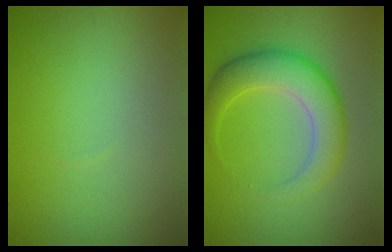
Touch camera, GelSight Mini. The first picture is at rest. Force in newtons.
{"total": 5.4, "press": 5.4, "slide": 0.2}